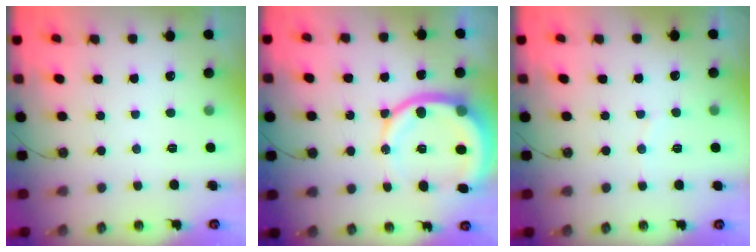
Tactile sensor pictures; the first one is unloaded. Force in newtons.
{"total": 13.8, "press": 13.7, "slide": 1.8}
{"total": 2.7, "press": 2.4, "slide": 1.2}